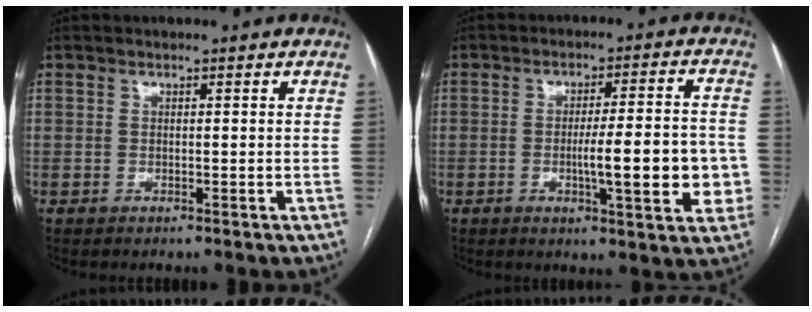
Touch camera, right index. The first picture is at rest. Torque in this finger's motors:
{"motor_torque": [1.54, -0.60, 0.83, 0.15]}